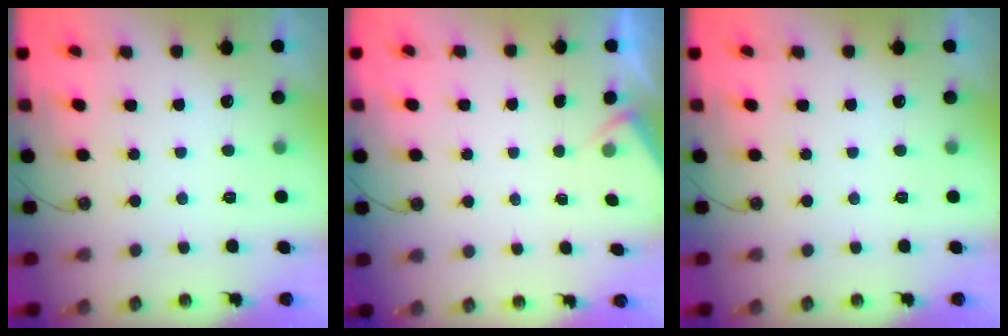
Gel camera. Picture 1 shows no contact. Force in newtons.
{"total": 2.0, "press": 1.9, "slide": 0.4}
{"total": 0.0}